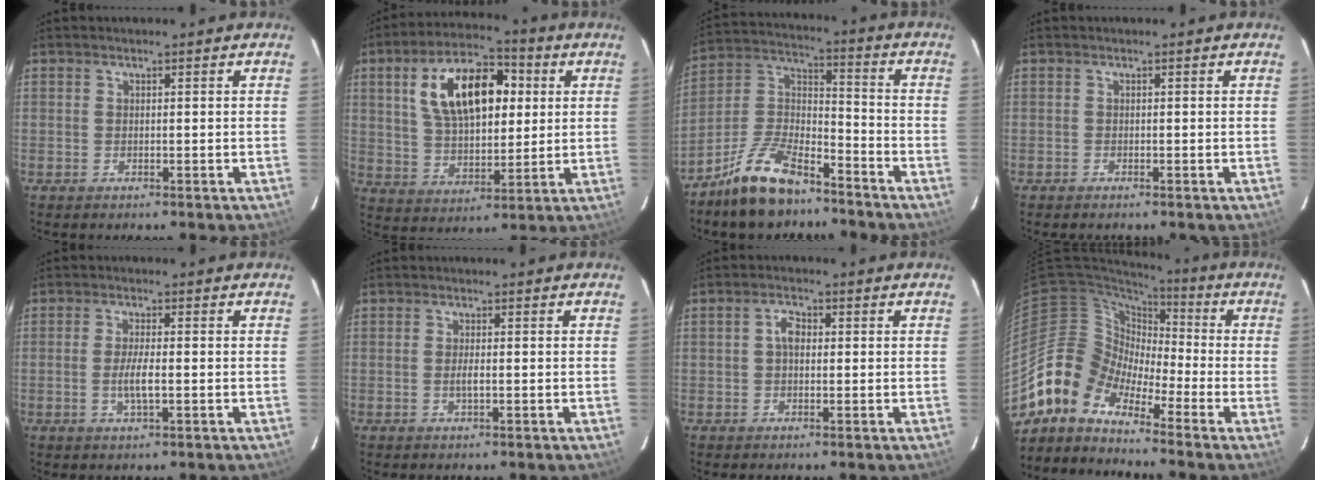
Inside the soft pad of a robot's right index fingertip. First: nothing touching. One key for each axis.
{"total": 17.0, "fx": 4.8, "fy": 9.0, "fz": 13.6, "tx": -0.242, "ty": 0.030, "tz": 0.086}
{"total": 13.7, "fx": -9.6, "fy": 5.5, "fz": 8.1, "tx": -0.172, "ty": 0.023, "tz": -0.178}
{"total": 0.0}
{"total": 4.0, "fx": -0.8, "fy": 0.7, "fz": 3.9, "tx": -0.074, "ty": -0.004, "tz": -0.014}
{"total": 1.7, "fx": -0.3, "fy": 0.3, "fz": 1.6, "tx": -0.032, "ty": -0.002, "tz": -0.006}
{"total": 2.7, "fx": 0.2, "fy": 1.8, "fz": 2.0, "tx": -0.038, "ty": 0.010, "tz": 0.002}
{"total": 9.7, "fx": -7.5, "fy": 5.8, "fz": 2.1, "tx": -0.034, "ty": 0.030, "tz": -0.167}